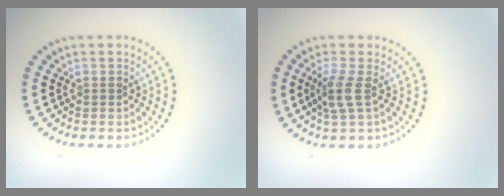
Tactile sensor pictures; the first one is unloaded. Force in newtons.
{"total": 2.3, "press": 1.8, "slide": 1.4}